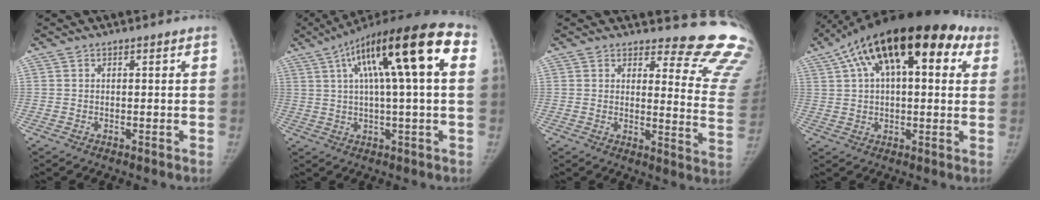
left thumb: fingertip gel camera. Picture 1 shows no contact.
{"total": 21.6, "force": [6.0, 5.2, 20.1], "torque": [-0.323, 0.039, 0.087]}
{"total": 16.2, "force": [15.3, 3.8, 3.7], "torque": [0.009, -0.178, 0.145]}
{"total": 24.3, "force": [10.1, 11.6, 18.8], "torque": [-0.279, 0.051, 0.156]}